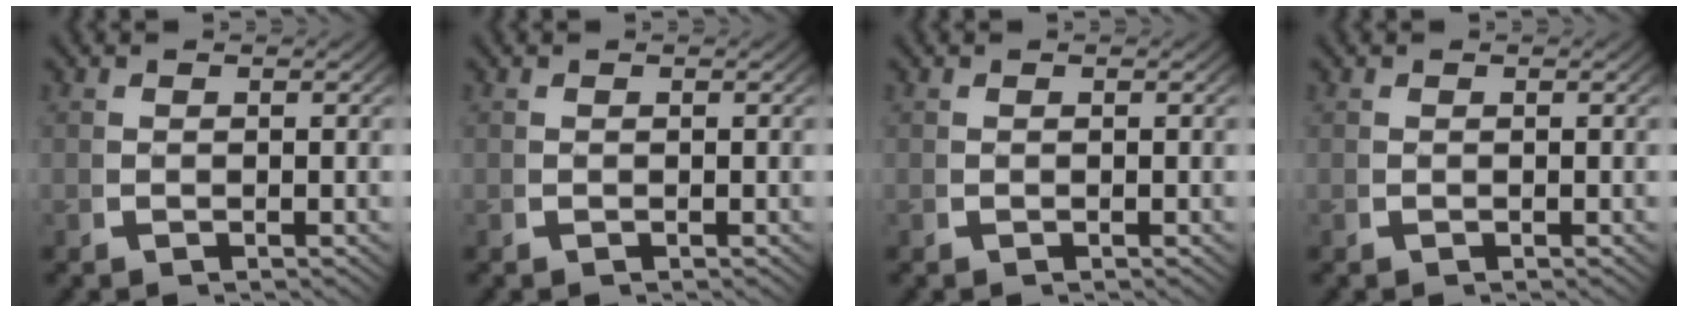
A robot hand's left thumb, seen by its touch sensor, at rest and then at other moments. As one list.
[{"total": 0.0}, {"total": 0.0}, {"total": 0.0}]